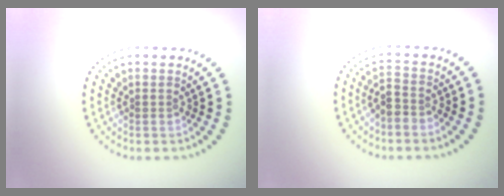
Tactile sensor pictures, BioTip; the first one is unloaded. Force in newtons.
{"total": 2.1, "press": 1.8, "slide": 1.1}